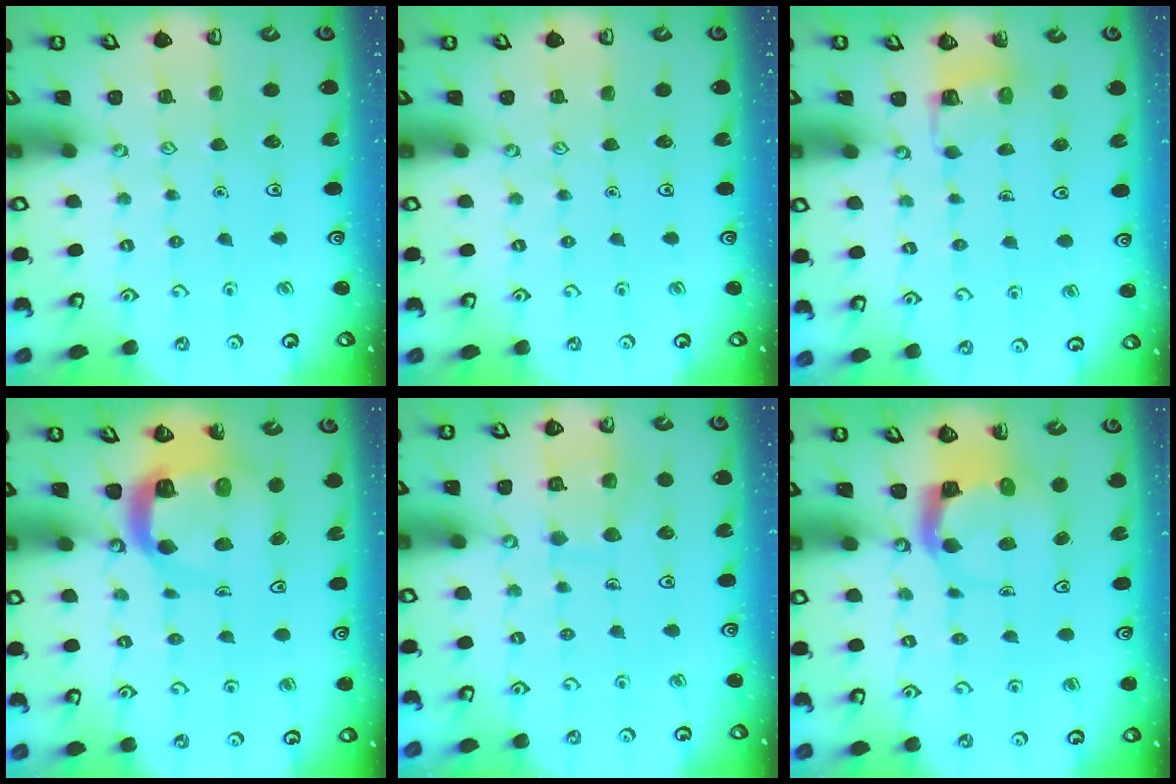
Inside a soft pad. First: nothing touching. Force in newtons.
{"total": 0.0}
{"total": 2.9, "press": 2.9, "slide": 0.2}
{"total": 9.3, "press": 9.2, "slide": 1.3}
{"total": 10.6, "press": 10.6, "slide": 0.9}
{"total": 4.1, "press": 4.1, "slide": 0.3}